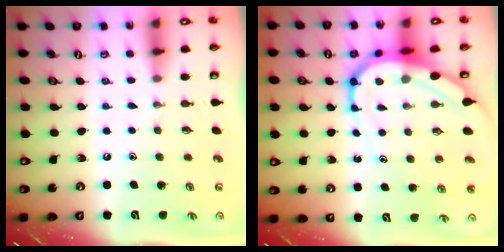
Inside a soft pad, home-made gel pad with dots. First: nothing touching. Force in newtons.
{"total": 11.5, "press": 11.4, "slide": 1.3}